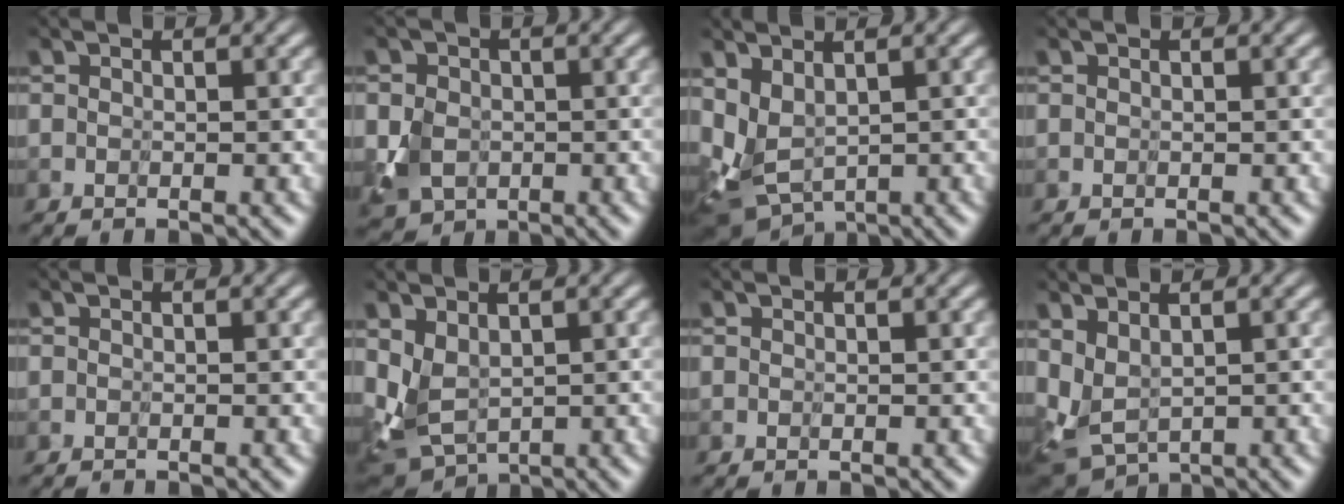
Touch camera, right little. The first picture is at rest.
{"total": 1.9, "force": [-0.9, 1.6, 0.5], "torque": [-0.027, -0.011, -0.022]}
{"total": 3.4, "force": [0.8, 1.5, 3.0], "torque": [-0.087, -0.024, 0.021]}
{"total": 0.0}
{"total": 0.6, "force": [-0.6, -0.1, -0.2], "torque": [0.004, -0.002, -0.010]}
{"total": 3.0, "force": [0.8, 1.4, 2.5], "torque": [-0.077, -0.020, 0.021]}
{"total": 0.0}
{"total": 3.2, "force": [1.3, 1.2, 2.6], "torque": [-0.079, -0.020, 0.032]}